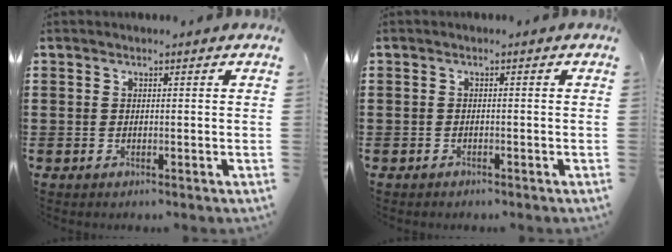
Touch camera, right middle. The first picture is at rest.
{"total": 0.6, "force": [-0.6, 0.2, 0.0], "torque": [0.000, 0.001, -0.014]}